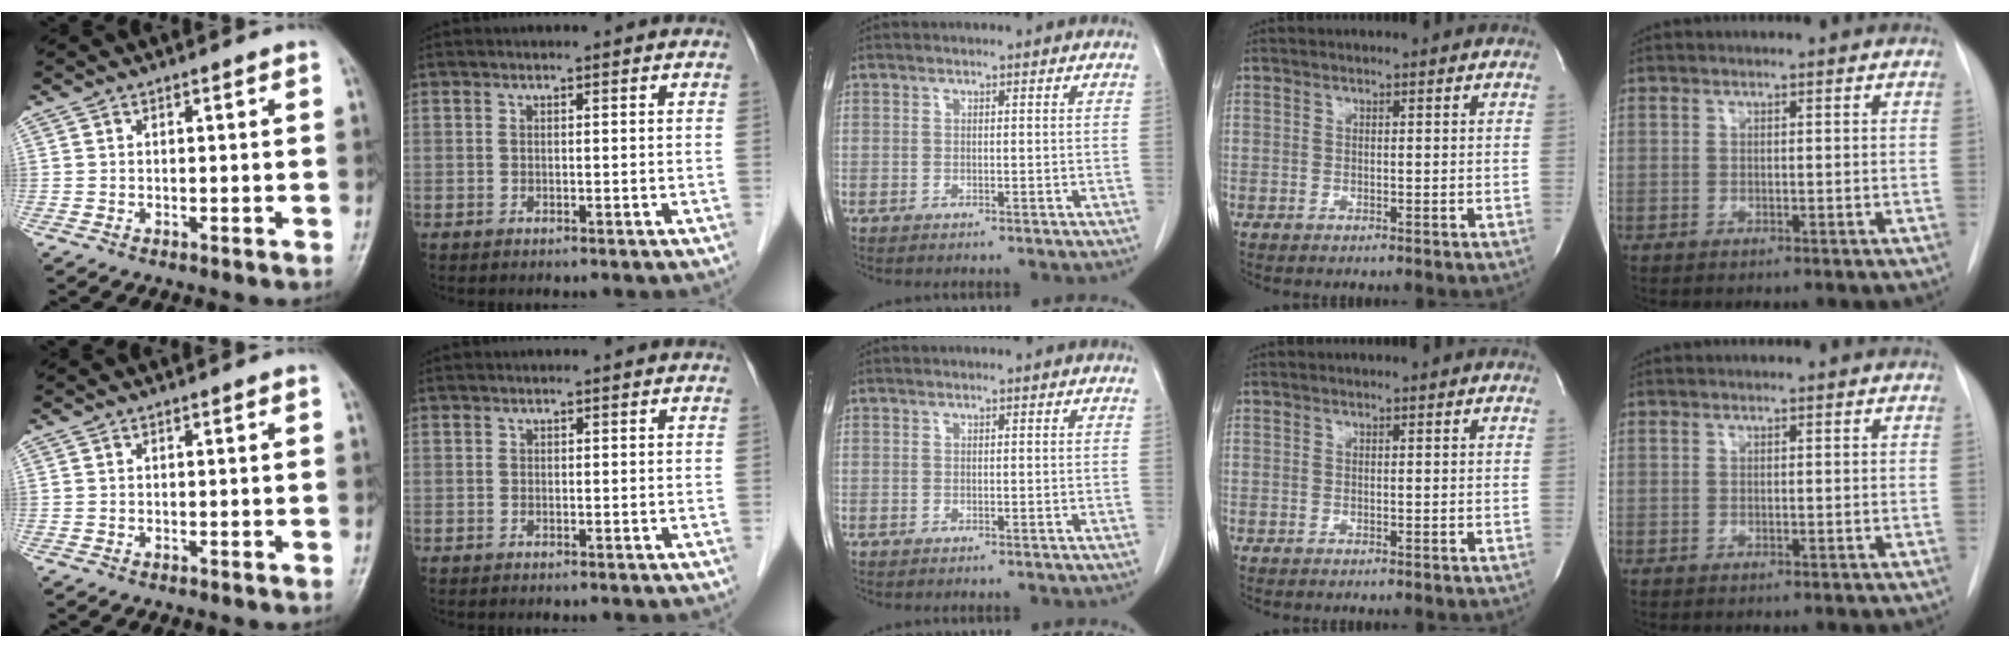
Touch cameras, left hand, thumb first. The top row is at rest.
{}